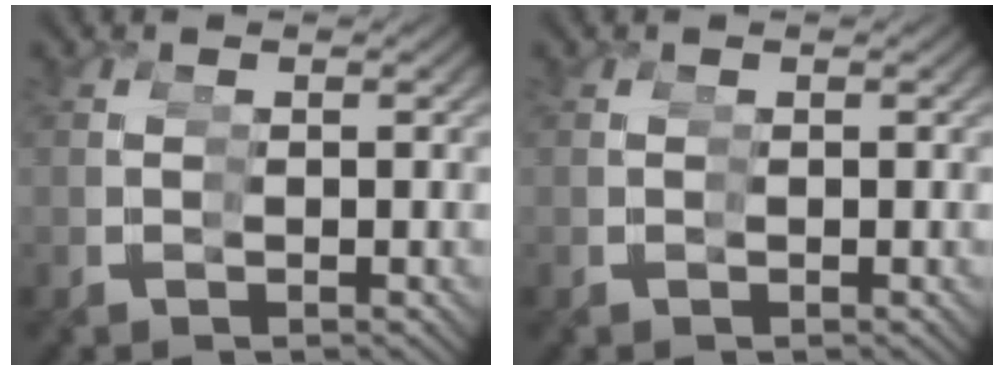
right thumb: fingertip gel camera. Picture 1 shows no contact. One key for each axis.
{"total": 0.0}